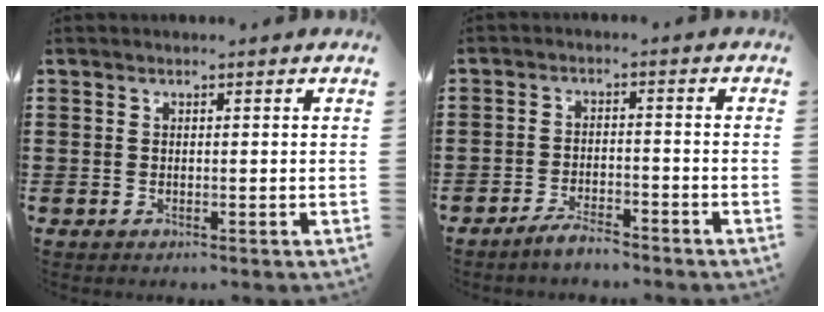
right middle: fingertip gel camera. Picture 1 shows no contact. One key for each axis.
{"total": 3.3, "fx": -3.0, "fy": 0.5, "fz": 1.2, "tx": -0.029, "ty": 0.006, "tz": -0.062}